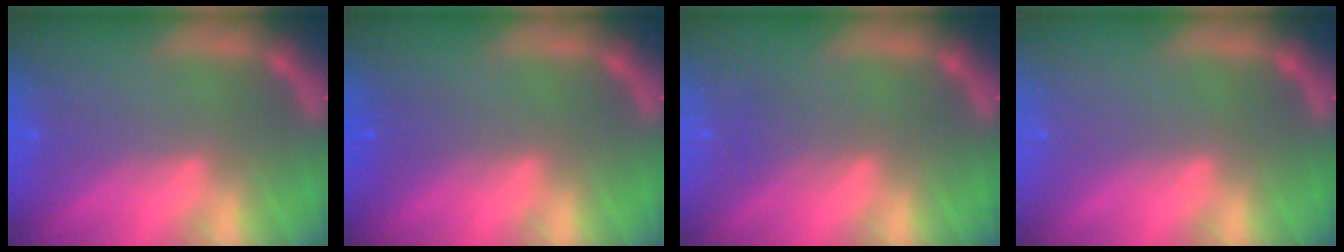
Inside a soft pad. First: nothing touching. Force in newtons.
{"total": 1.5}
{"total": 1.5}
{"total": 0.0}